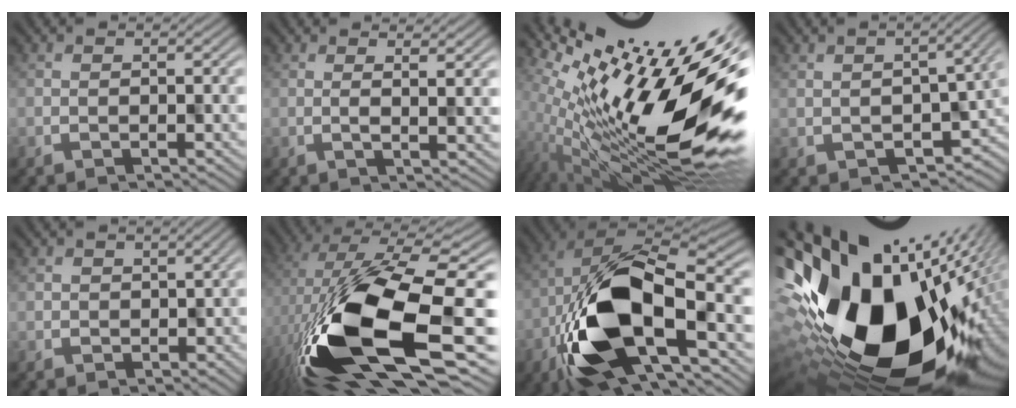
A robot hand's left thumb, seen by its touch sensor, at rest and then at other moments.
{"total": 2.9, "force": [2.3, 0.2, 1.8], "torque": [-0.013, 0.005, 0.025]}
{"total": 17.4, "force": [3.1, 4.5, 16.5], "torque": [-0.278, -0.022, 0.054]}
{"total": 4.5, "force": [-0.1, 2.1, 3.9], "torque": [-0.056, -0.019, 0.007]}
{"total": 2.8, "force": [-1.1, 2.2, 1.4], "torque": [-0.009, -0.015, -0.015]}
{"total": 19.0, "force": [-2.5, 8.5, 16.7], "torque": [-0.351, -0.046, -0.037]}
{"total": 17.6, "force": [-4.0, 9.5, 14.2], "torque": [-0.286, -0.017, -0.072]}
{"total": 20.6, "force": [2.1, 11.5, 17.0], "torque": [-0.286, -0.071, 0.044]}